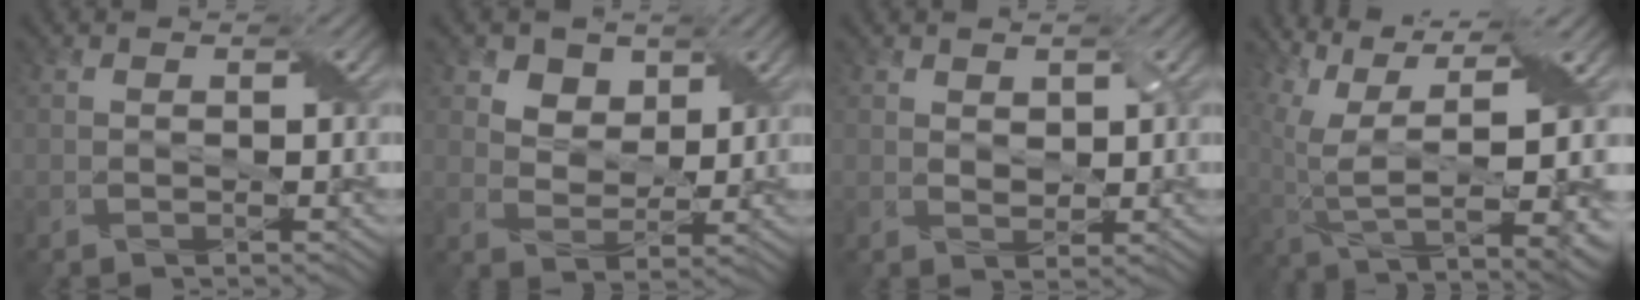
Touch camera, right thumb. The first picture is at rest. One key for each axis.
{"total": 4.6, "fx": 2.8, "fy": 3.2, "fz": 1.6, "tx": -0.044, "ty": -0.016, "tz": 0.051}
{"total": 1.7, "fx": 1.0, "fy": 1.1, "fz": 0.7, "tx": -0.016, "ty": -0.005, "tz": 0.021}
{"total": 13.0, "fx": 1.5, "fy": 5.4, "fz": 11.7, "tx": -0.233, "ty": -0.011, "tz": 0.060}